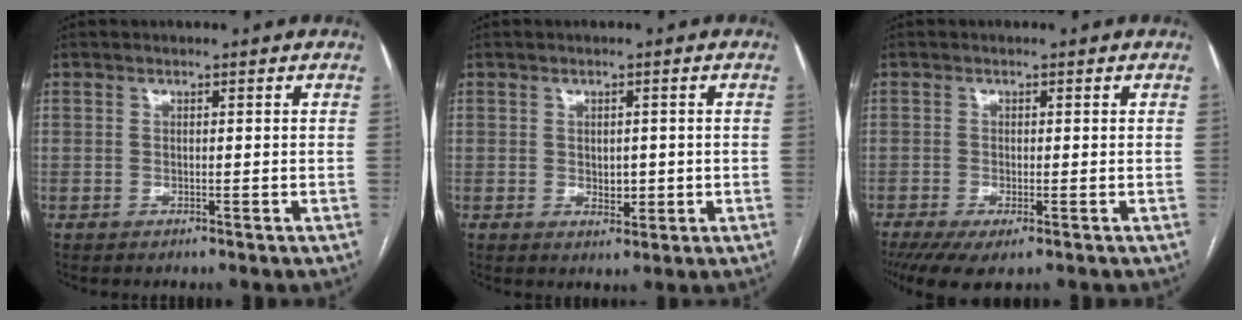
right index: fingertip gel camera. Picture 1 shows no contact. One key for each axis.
{"total": 2.7, "fx": -0.2, "fy": 1.7, "fz": 2.1, "tx": -0.029, "ty": -0.002, "tz": 0.004}
{"total": 5.2, "fx": -3.2, "fy": 1.4, "fz": 3.9, "tx": -0.063, "ty": -0.014, "tz": -0.052}